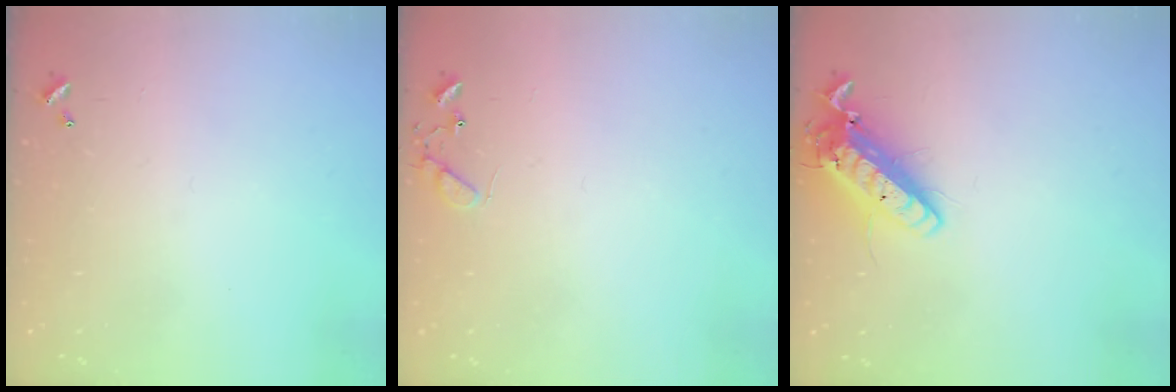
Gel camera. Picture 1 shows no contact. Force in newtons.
{"total": 6.1, "press": 6.1, "slide": 0.5}
{"total": 15.3, "press": 15.1, "slide": 2.8}